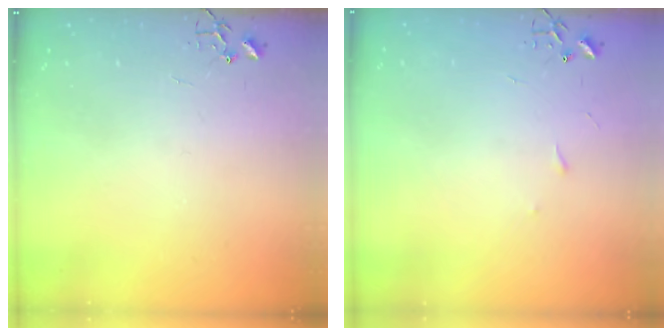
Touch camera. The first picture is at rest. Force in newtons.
{"total": 3.3, "press": 3.3, "slide": 0.5}